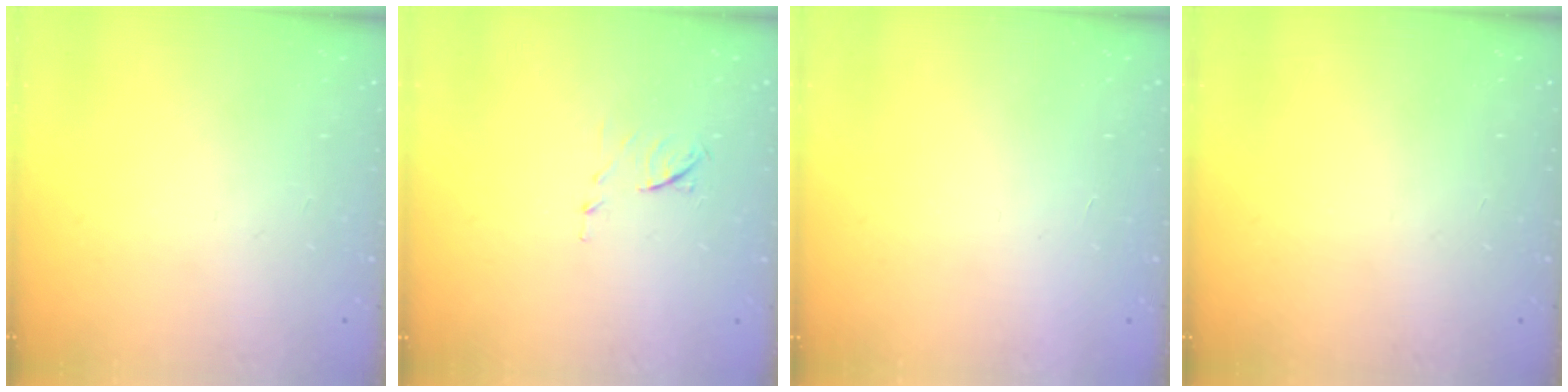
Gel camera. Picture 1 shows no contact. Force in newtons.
{"total": 6.2, "press": 6.2, "slide": 0.9}
{"total": 1.7, "press": 1.7, "slide": 0.1}
{"total": 0.0}